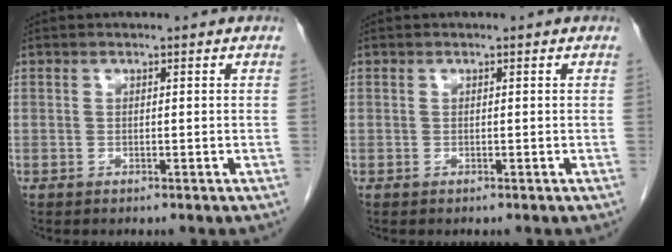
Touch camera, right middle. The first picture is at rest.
{"total": 0.0}